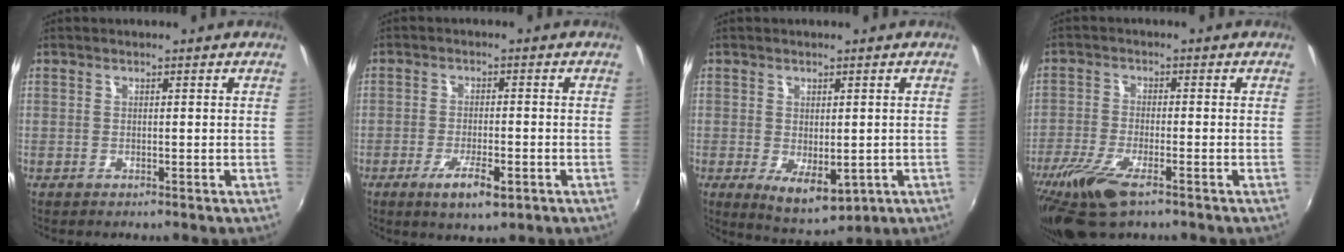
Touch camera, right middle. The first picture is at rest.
{"total": 6.1, "force": [-3.1, 1.6, 5.0], "torque": [-0.107, -0.014, -0.051]}
{"total": 7.3, "force": [-1.5, 3.9, 6.0], "torque": [-0.094, -0.020, -0.010]}
{"total": 12.1, "force": [-7.8, 3.5, 8.5], "torque": [-0.198, -0.043, -0.150]}